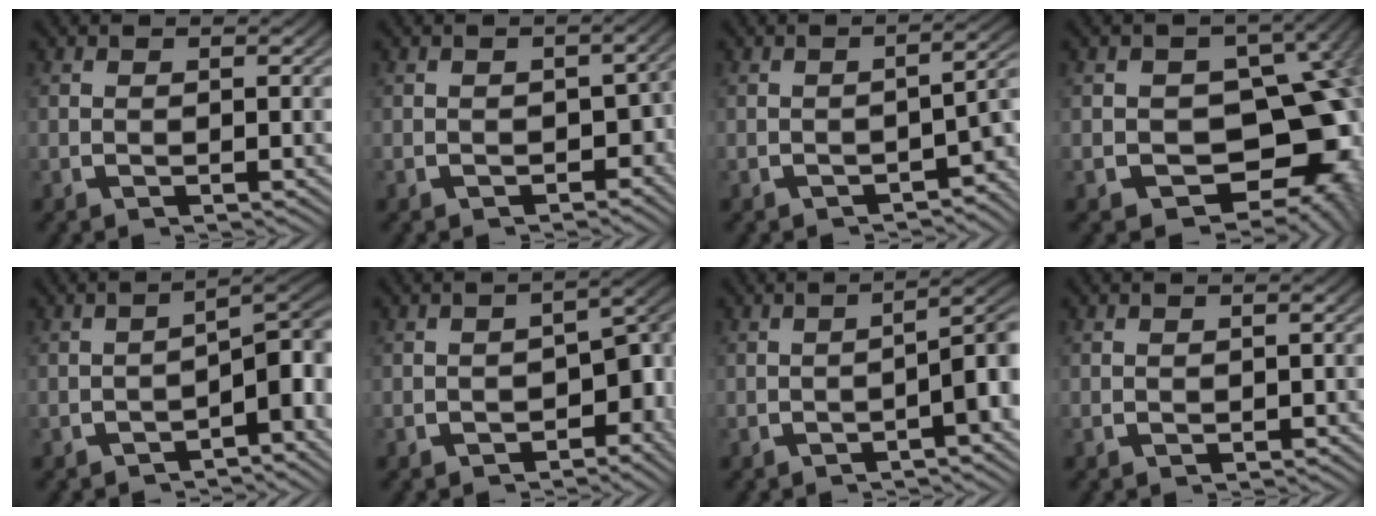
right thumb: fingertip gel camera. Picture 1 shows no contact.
{"total": 2.6, "force": [-1.3, 1.8, 1.4], "torque": [-0.018, -0.016, -0.011]}
{"total": 4.3, "force": [-2.5, 1.5, 3.2], "torque": [-0.037, -0.003, -0.027]}
{"total": 16.2, "force": [-2.7, 12.6, 9.9], "torque": [-0.165, -0.073, -0.026]}
{"total": 6.6, "force": [-1.6, 3.0, 5.6], "torque": [-0.067, -0.006, -0.023]}
{"total": 5.1, "force": [-2.0, 2.8, 3.8], "torque": [-0.045, -0.012, -0.020]}
{"total": 5.4, "force": [-0.6, 2.0, 4.9], "torque": [-0.057, 0.005, -0.014]}
{"total": 0.6, "force": [-0.4, 0.3, 0.2], "torque": [0.001, -0.002, -0.007]}